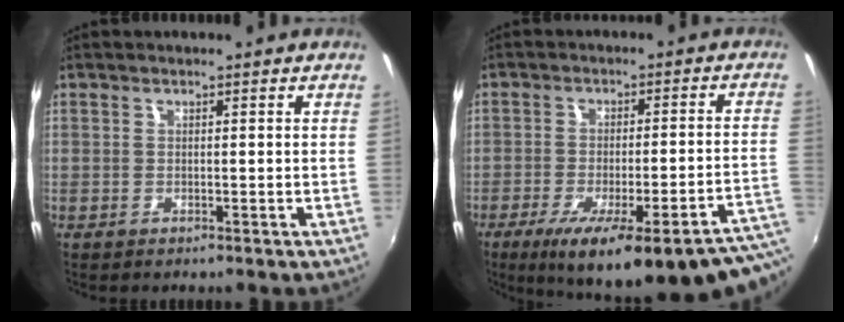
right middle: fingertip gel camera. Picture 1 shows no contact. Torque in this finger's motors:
{"motor_torque": [1.23, -0.90, 0.34, 0.17]}